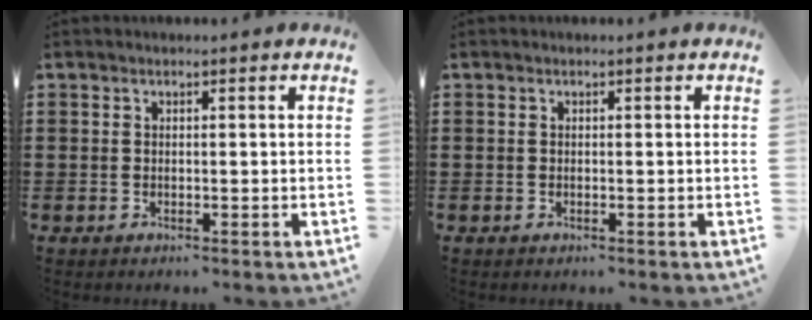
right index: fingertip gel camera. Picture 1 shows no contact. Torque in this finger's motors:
{"motor_torque": [0.45, 1.68, 0.05, -0.01]}